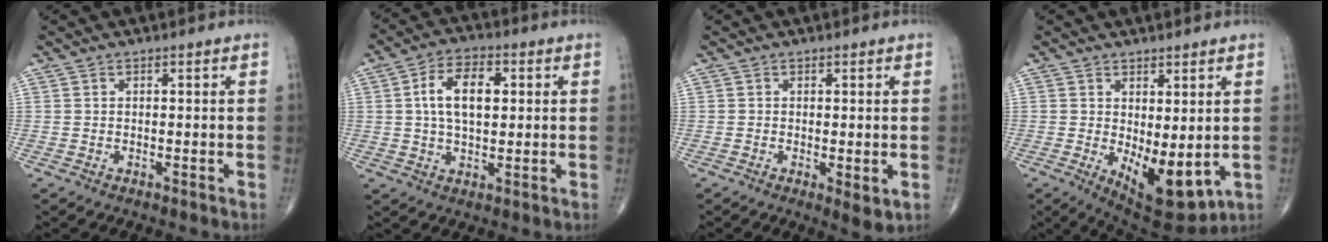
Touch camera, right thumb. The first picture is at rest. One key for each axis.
{"total": 9.7, "fx": 1.7, "fy": 5.3, "fz": 7.9, "tx": -0.133, "ty": 0.007, "tz": 0.027}
{"total": 3.1, "fx": -0.5, "fy": 1.1, "fz": 2.8, "tx": -0.044, "ty": -0.011, "tz": -0.009}
{"total": 10.5, "fx": -1.2, "fy": 4.7, "fz": 9.3, "tx": -0.123, "ty": -0.023, "tz": 0.002}